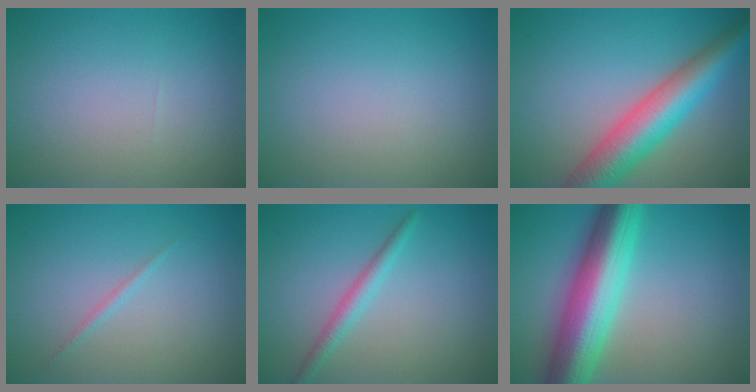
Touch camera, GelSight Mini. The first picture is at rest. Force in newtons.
{"total": 0.0}
{"total": 8.1, "press": 8.1, "slide": 0.2}
{"total": 0.6, "press": 0.6, "slide": 0.1}
{"total": 2.0, "press": 2.0, "slide": 0.0}
{"total": 10.2, "press": 10.2, "slide": 0.4}